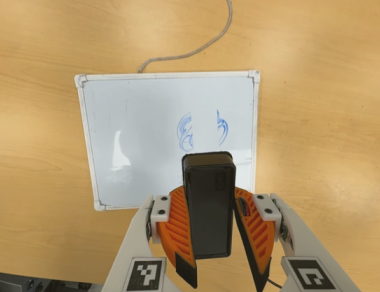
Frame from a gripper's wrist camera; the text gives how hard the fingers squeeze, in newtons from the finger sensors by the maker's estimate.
{"total": 8.2, "left": 9.2, "right": 7.1}